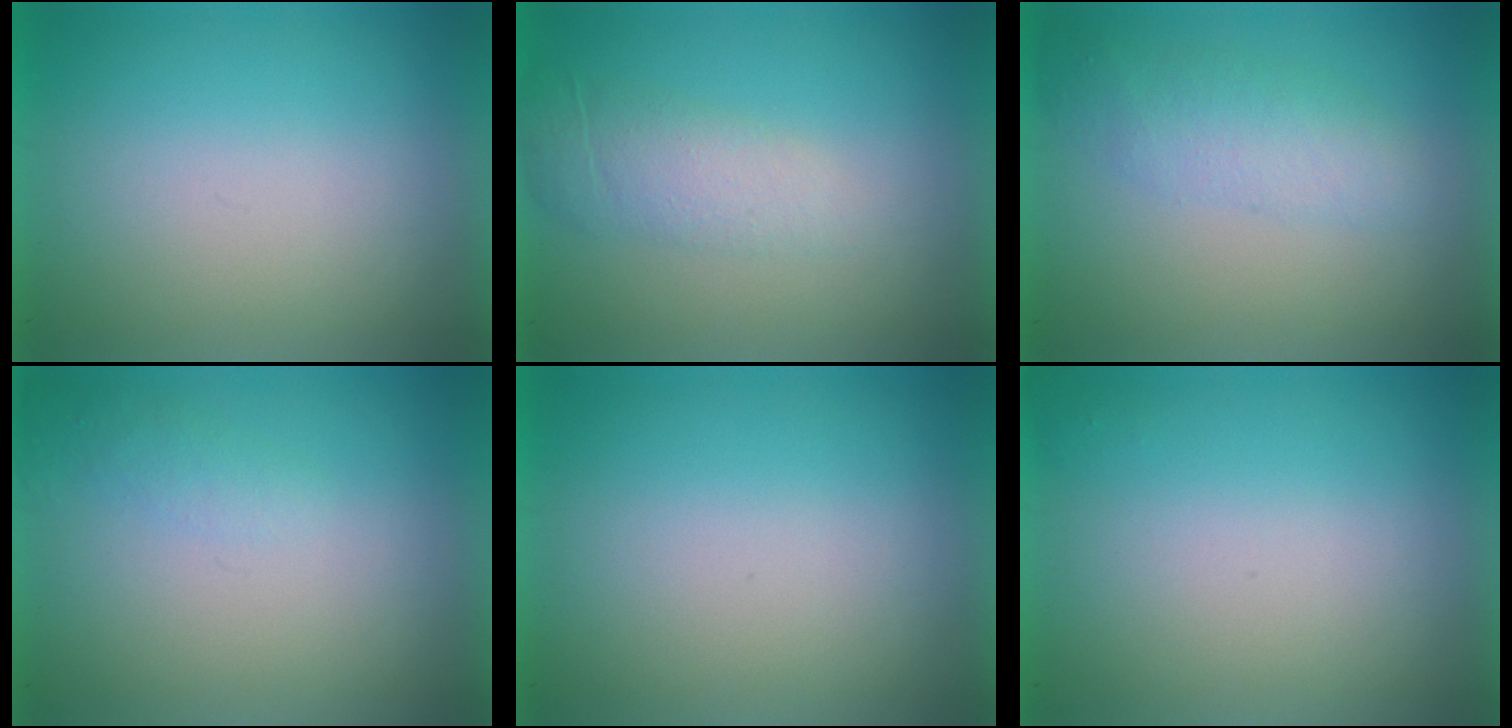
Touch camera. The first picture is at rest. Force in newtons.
{"total": 2.0}
{"total": 2.1}
{"total": 1.1}
{"total": 0.0}
{"total": 1.1}